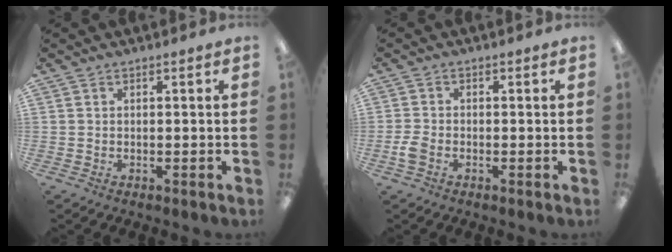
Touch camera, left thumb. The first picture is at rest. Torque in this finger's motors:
{"motor_torque": [-0.07, 0.08, 0.01, -0.01, 0.00]}